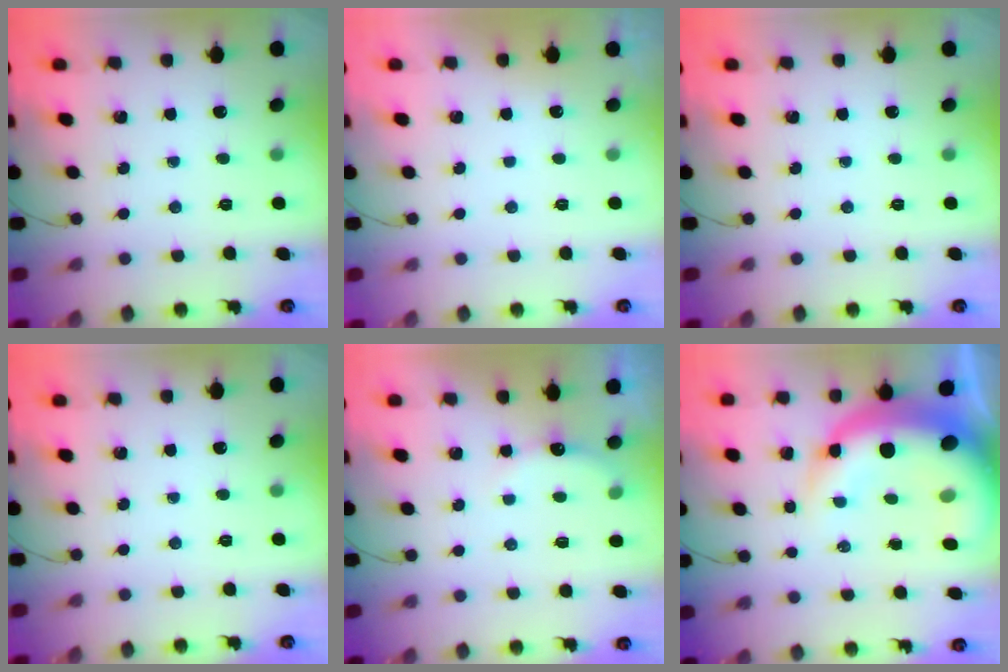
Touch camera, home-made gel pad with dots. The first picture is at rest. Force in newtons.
{"total": 2.9, "press": 2.9, "slide": 0.1}
{"total": 0.0}
{"total": 0.0}
{"total": 5.1, "press": 5.0, "slide": 1.1}
{"total": 18.1, "press": 17.6, "slide": 4.5}